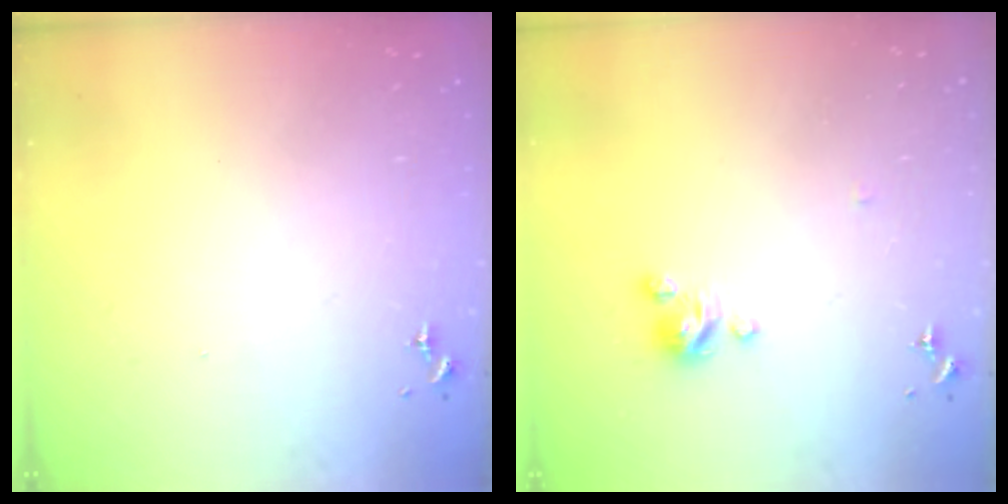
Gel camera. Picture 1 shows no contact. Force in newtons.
{"total": 3.8, "press": 3.8, "slide": 0.2}